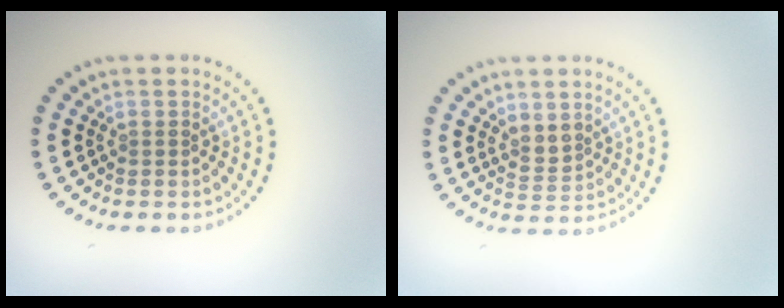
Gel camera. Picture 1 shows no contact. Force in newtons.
{"total": 1.7, "press": 1.4, "slide": 0.9}